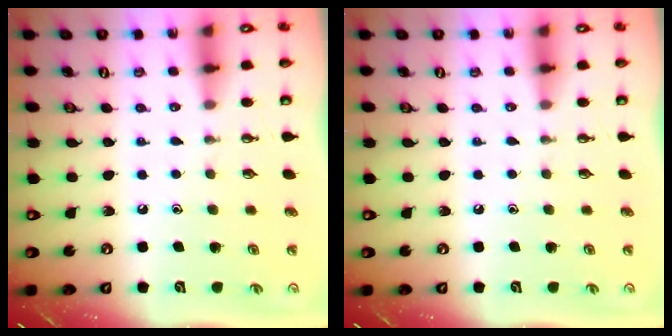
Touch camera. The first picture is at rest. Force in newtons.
{"total": 0.0}